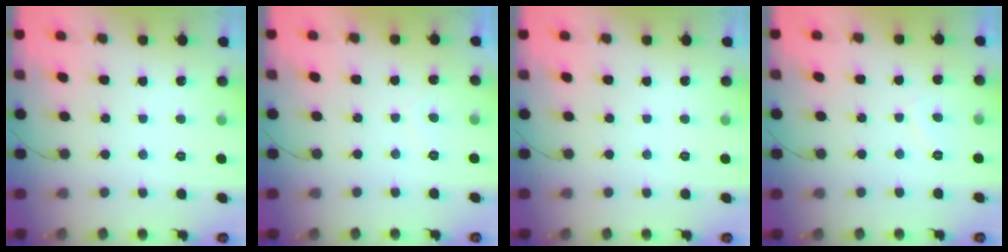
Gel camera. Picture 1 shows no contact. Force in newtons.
{"total": 0.6, "press": 0.0, "slide": 0.6}
{"total": 0.0}
{"total": 1.7, "press": 1.6, "slide": 0.6}